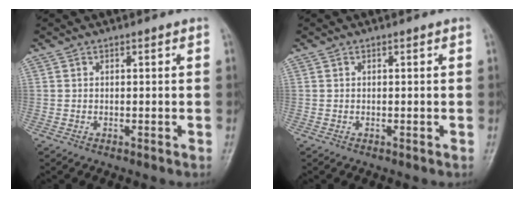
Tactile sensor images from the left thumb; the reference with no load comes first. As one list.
[{"total": 0.0}]